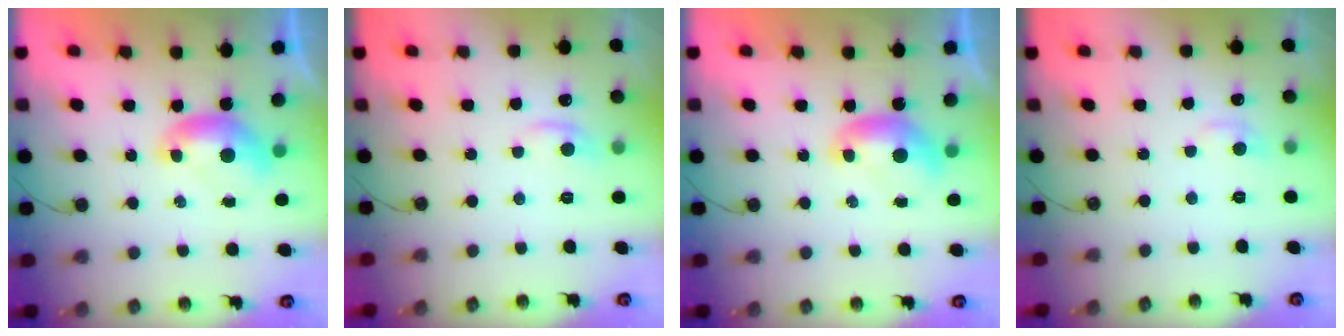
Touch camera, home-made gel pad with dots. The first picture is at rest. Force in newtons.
{"total": 1.8, "press": 1.6, "slide": 0.8}
{"total": 0.0}
{"total": 0.8, "press": 0.2, "slide": 0.8}